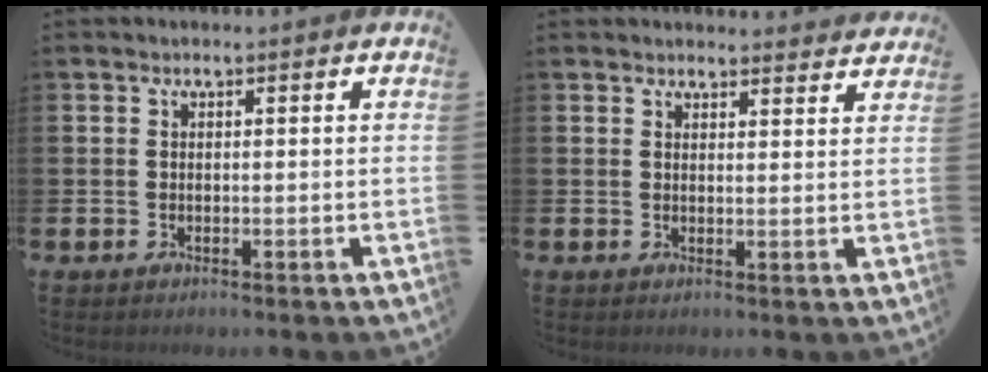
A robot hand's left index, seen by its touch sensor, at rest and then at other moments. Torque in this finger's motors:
{"motor_torque": [0.35, -0.52, 0.12, 0.01]}